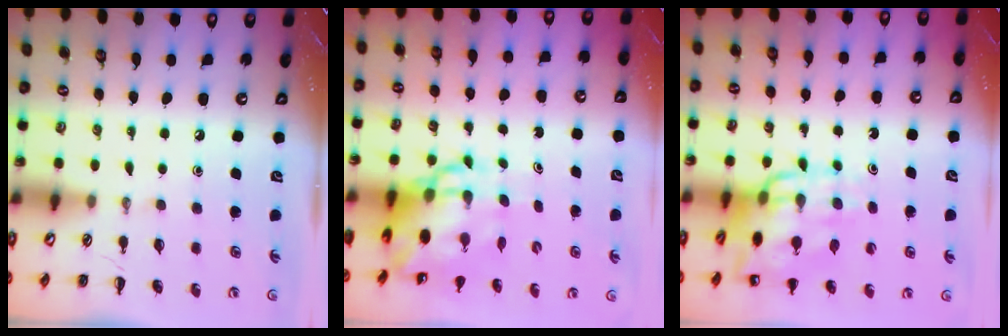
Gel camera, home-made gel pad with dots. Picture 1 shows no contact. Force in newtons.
{"total": 9.4, "press": 9.1, "slide": 2.4}
{"total": 14.5, "press": 14.1, "slide": 3.2}